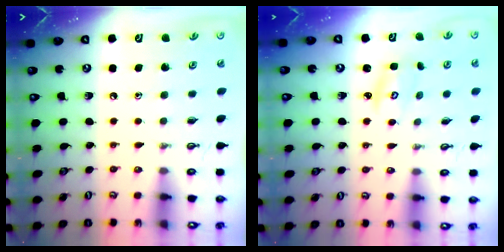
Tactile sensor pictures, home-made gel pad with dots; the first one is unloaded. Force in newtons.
{"total": 2.8, "press": 2.8, "slide": 0.3}